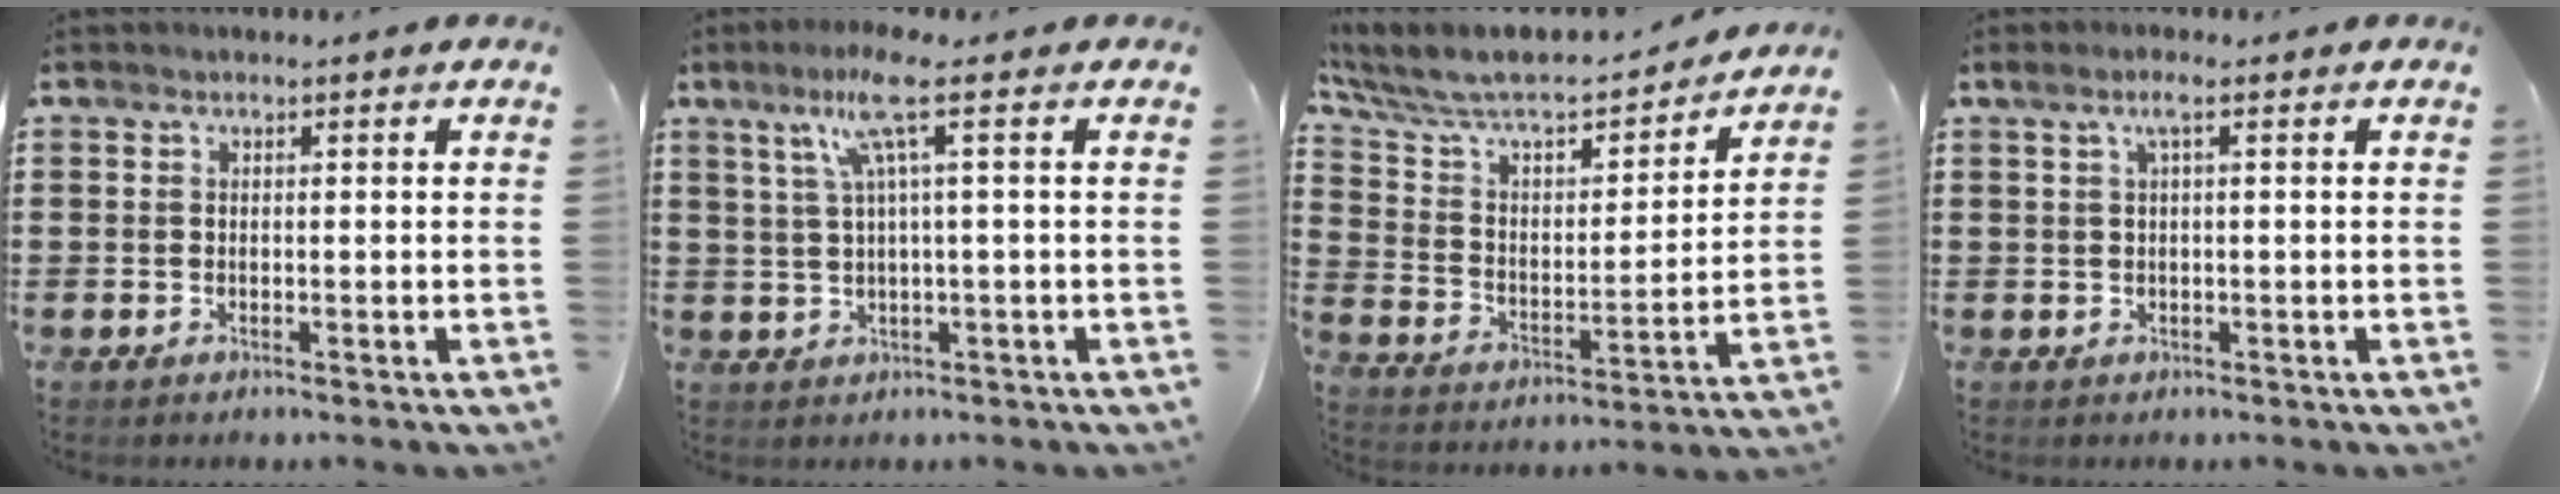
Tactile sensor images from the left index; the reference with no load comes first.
{"total": 7.1, "force": [2.7, 0.0, 6.6], "torque": [-0.143, -0.002, 0.040]}
{"total": 7.1, "force": [6.2, 1.9, 2.7], "torque": [-0.083, -0.048, 0.102]}
{"total": 2.2, "force": [0.5, 0.1, 2.2], "torque": [-0.042, 0.003, 0.008]}